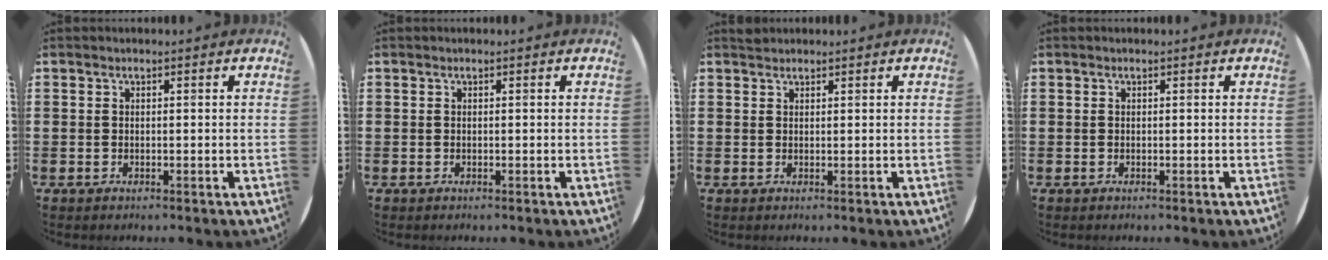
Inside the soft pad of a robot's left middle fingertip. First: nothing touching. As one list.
[{"total": 0.0}, {"total": 0.8, "force": [0.8, 0.2, -0.1], "torque": [0.010, -0.001, 0.013]}, {"total": 0.0}]